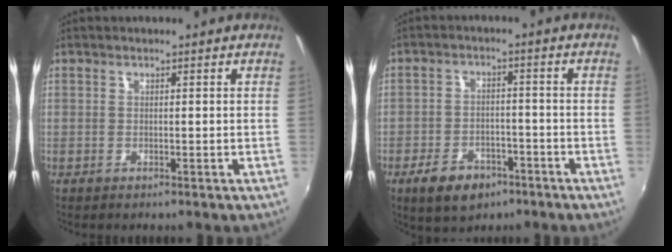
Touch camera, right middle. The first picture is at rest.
{"total": 8.6, "force": [-5.4, 5.1, 4.4], "torque": [-0.110, 0.001, -0.080]}